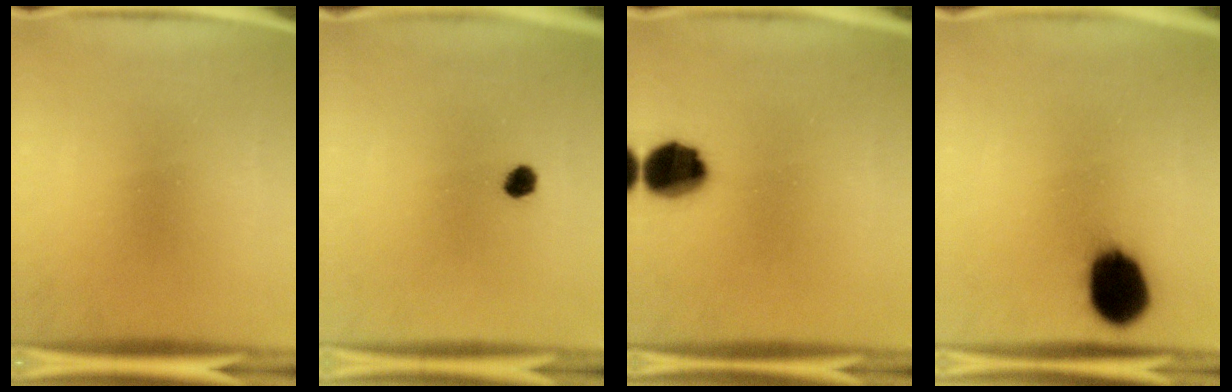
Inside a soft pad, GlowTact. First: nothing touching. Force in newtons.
{"total": 2.5}
{"total": 10.8}
{"total": 15.0}